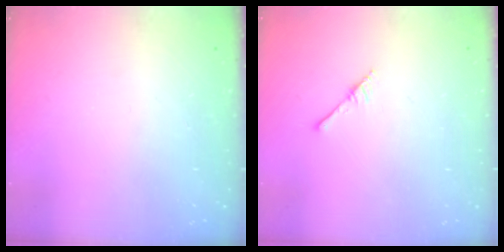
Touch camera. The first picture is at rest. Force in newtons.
{"total": 1.6, "press": 1.6, "slide": 0.2}